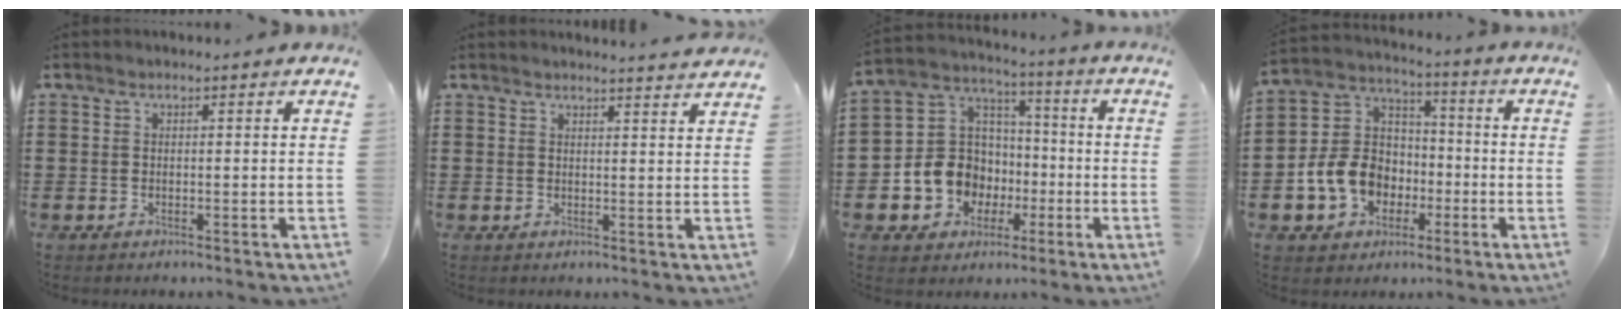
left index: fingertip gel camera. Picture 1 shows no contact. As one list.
[{"total": 2.2, "force": [2.2, -0.3, 0.2], "torque": [-0.009, -0.006, 0.041]}, {"total": 9.8, "force": [-2.9, 9.1, 2.4], "torque": [-0.100, 0.010, -0.051]}, {"total": 11.0, "force": [-3.5, 9.2, 5.0], "torque": [-0.154, 0.023, -0.070]}]